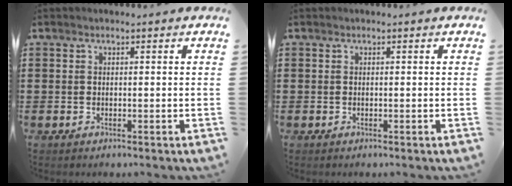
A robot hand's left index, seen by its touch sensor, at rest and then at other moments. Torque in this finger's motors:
{"motor_torque": [0.00, 0.00, -0.01, 0.00]}